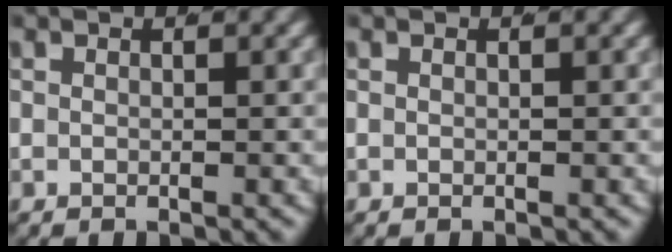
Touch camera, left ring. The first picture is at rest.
{"total": 0.0}